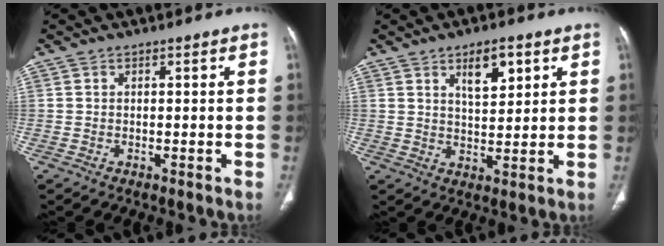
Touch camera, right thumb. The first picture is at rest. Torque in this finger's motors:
{"motor_torque": [-0.37, 0.42, 0.91, 0.05, 0.16]}